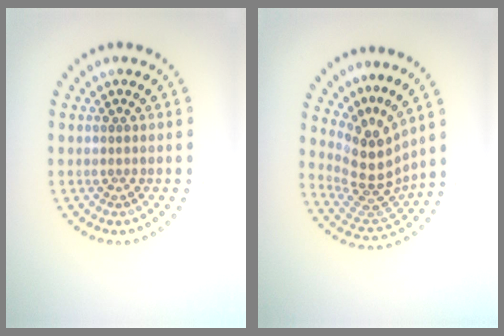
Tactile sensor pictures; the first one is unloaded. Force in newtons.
{"total": 4.5, "press": 3.1, "slide": 3.3}